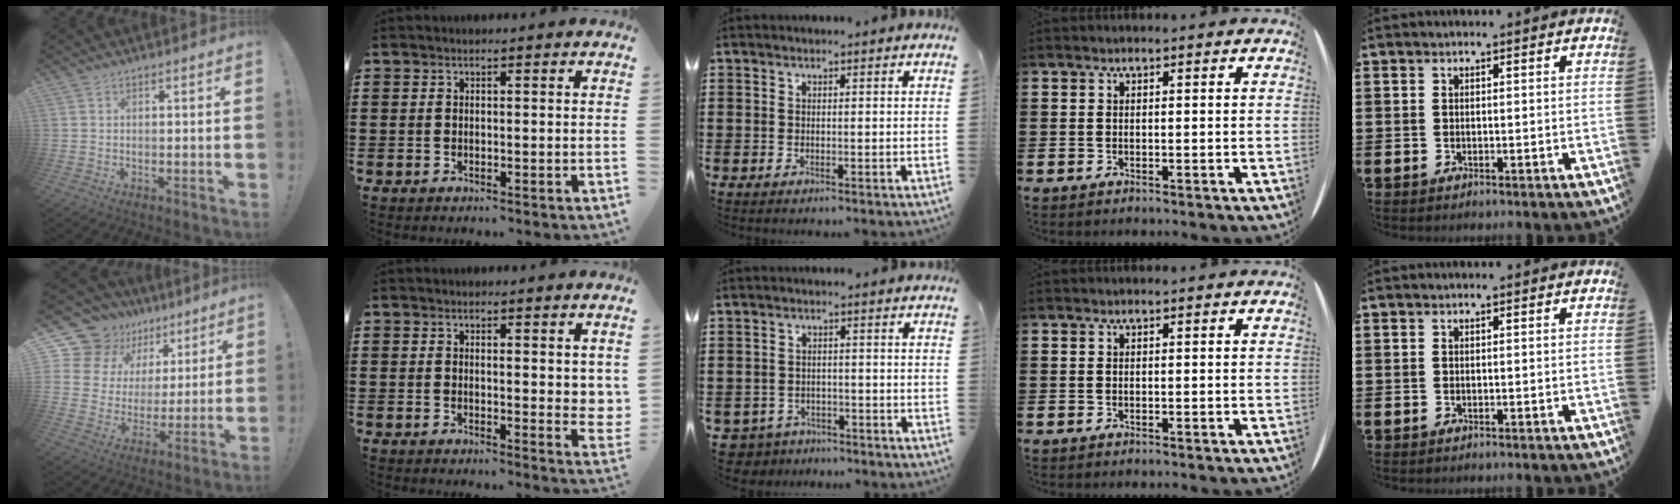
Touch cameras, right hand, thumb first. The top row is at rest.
{"thumb": {"total": 14.0, "force": [9.5, 9.6, 3.6], "torque": [-0.068, -0.067, 0.192]}, "index": {"total": 2.2, "force": [1.4, 0.8, 1.5], "torque": [-0.017, 0.000, 0.023]}, "middle": {"total": 3.0, "force": [-2.9, 0.7, -0.2], "torque": [-0.015, -0.006, -0.066]}}